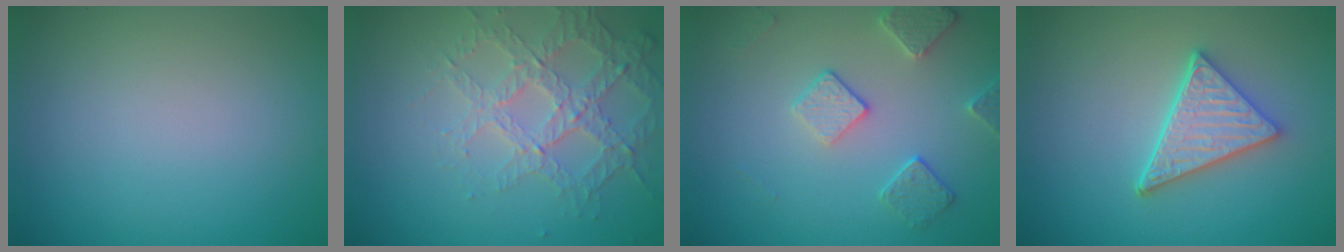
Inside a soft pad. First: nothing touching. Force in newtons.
{"total": 3.7, "press": 3.4, "slide": 1.5}
{"total": 2.8, "press": 2.7, "slide": 0.7}
{"total": 4.6, "press": 3.7, "slide": 2.8}